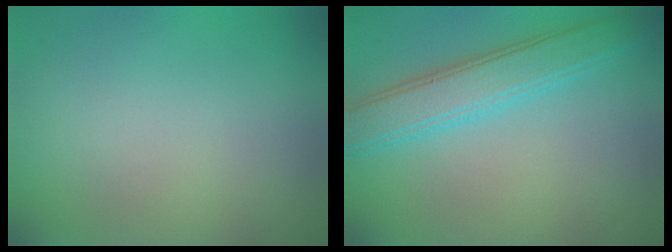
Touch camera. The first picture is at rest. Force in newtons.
{"total": 4.5, "press": 4.5, "slide": 0.1}